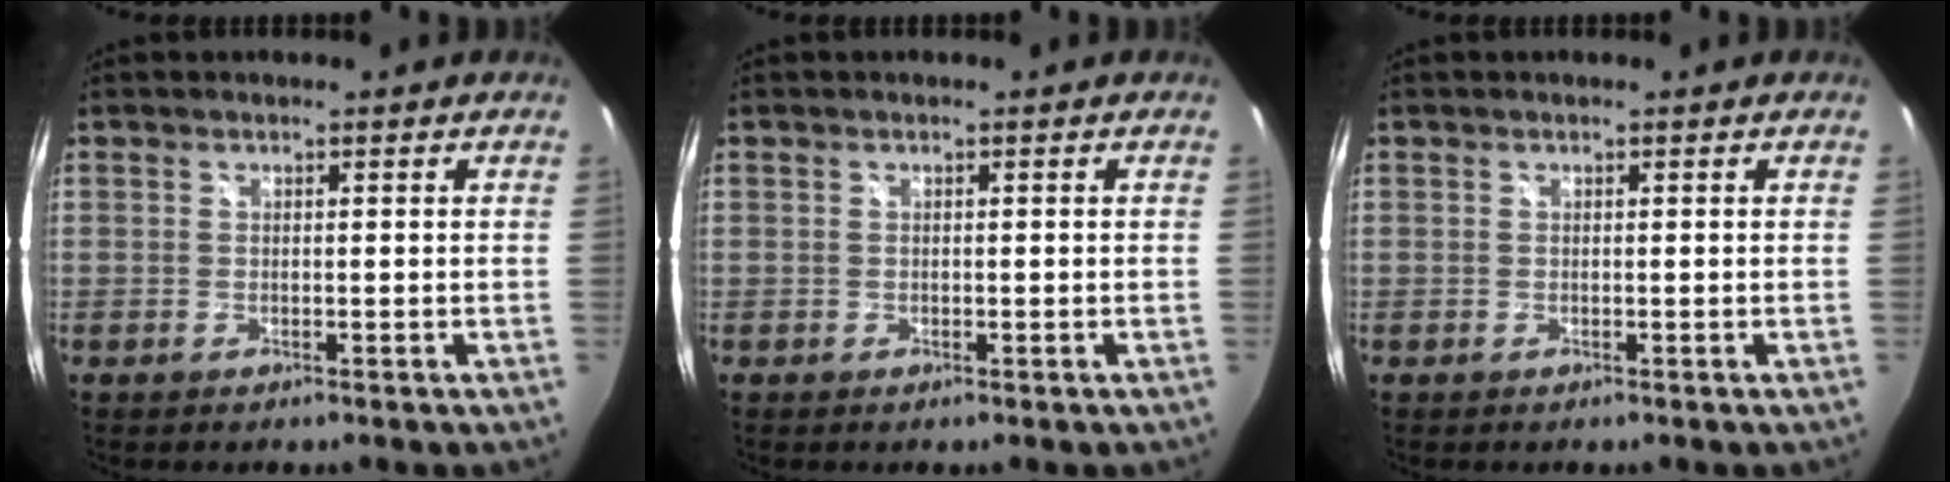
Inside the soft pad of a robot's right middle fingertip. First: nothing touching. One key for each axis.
{"total": 0.0}
{"total": 0.0}